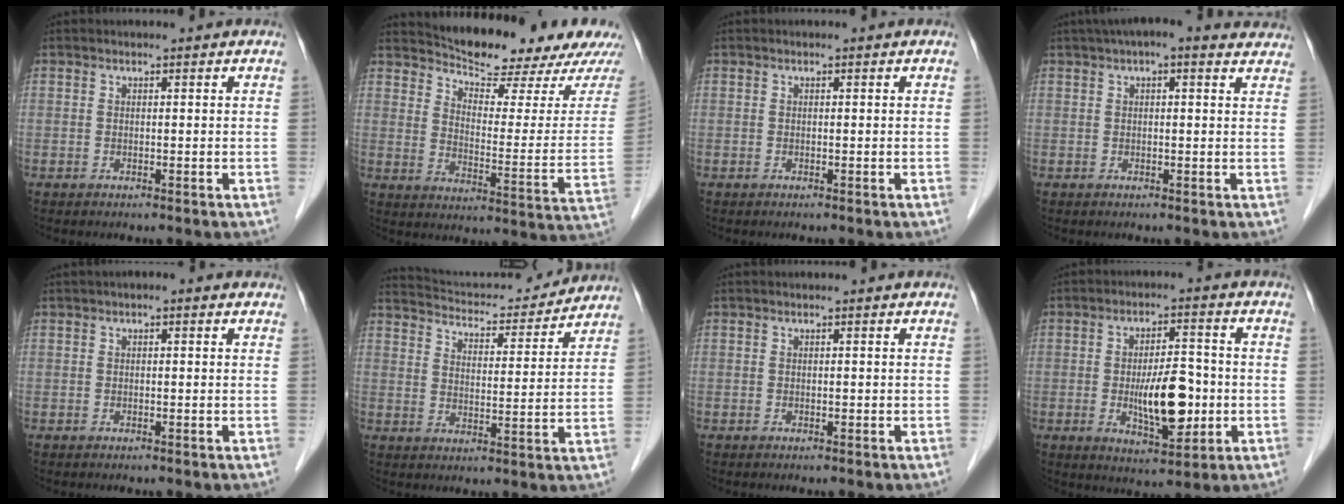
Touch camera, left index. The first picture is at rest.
{"total": 17.1, "force": [15.8, 1.6, 6.2], "torque": [-0.086, -0.051, 0.206]}
{"total": 0.0}
{"total": 9.8, "force": [7.8, 2.4, 5.3], "torque": [-0.070, 0.034, 0.087]}
{"total": 1.1, "force": [0.6, 0.5, 0.8], "torque": [-0.015, 0.015, 0.002]}
{"total": 16.6, "force": [15.9, 2.3, 3.8], "torque": [-0.060, 0.007, 0.222]}
{"total": 0.0}
{"total": 9.2, "force": [-1.5, 3.1, 8.5], "torque": [-0.147, -0.002, -0.021]}